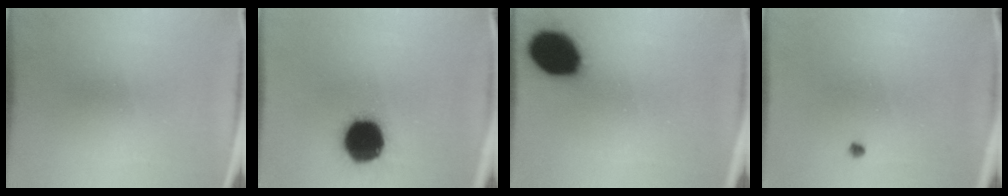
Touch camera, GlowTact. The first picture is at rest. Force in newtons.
{"total": 17.2}
{"total": 17.1}
{"total": 0.6}